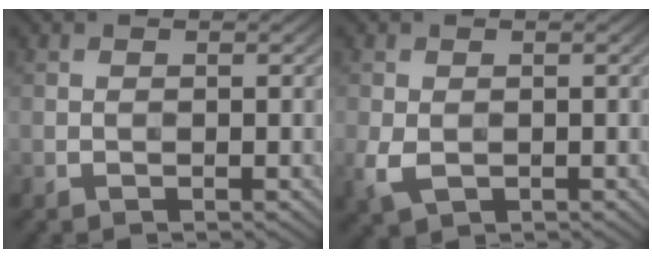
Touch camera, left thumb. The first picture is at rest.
{"total": 3.1, "force": [-0.9, 2.2, 2.1], "torque": [-0.060, -0.015, -0.017]}